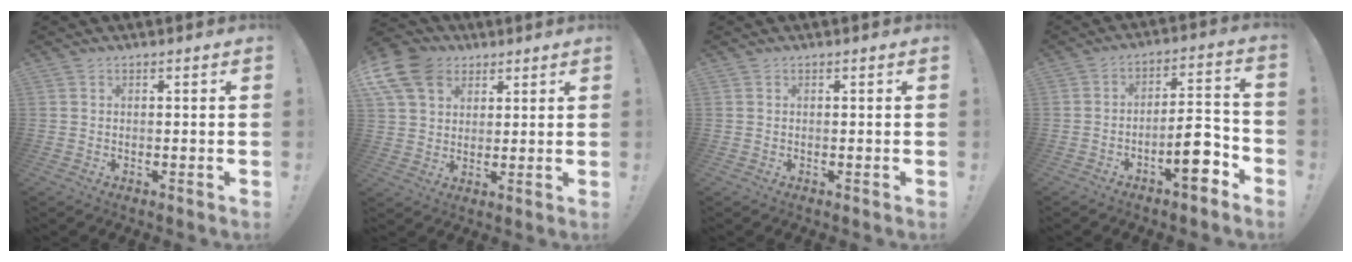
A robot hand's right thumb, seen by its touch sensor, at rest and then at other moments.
{"total": 13.0, "force": [6.0, 9.6, 6.4], "torque": [-0.125, -0.030, 0.120]}
{"total": 0.0}
{"total": 10.7, "force": [-5.5, 3.6, 8.5], "torque": [-0.116, 0.034, -0.092]}